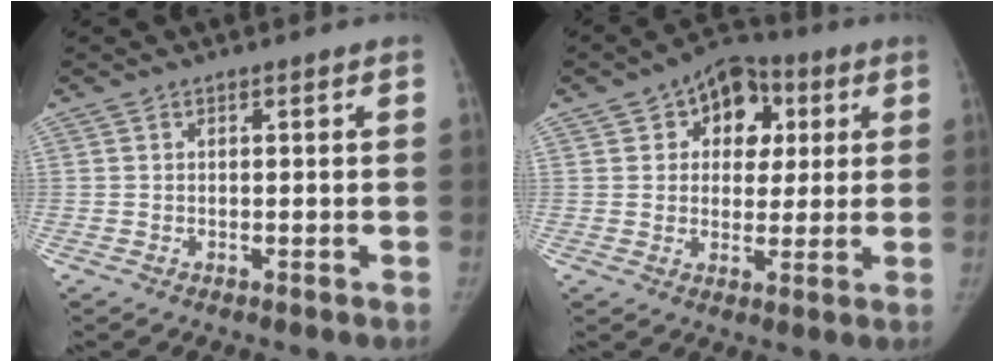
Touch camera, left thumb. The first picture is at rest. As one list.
[{"total": 10.9, "force": [3.5, 8.4, 6.1], "torque": [-0.027, 0.003, 0.044]}]